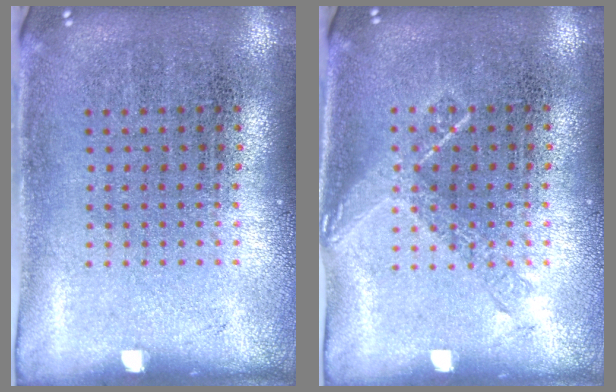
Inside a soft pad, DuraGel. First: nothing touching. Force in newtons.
{"total": 1.0, "press": 0.9, "slide": 0.2}